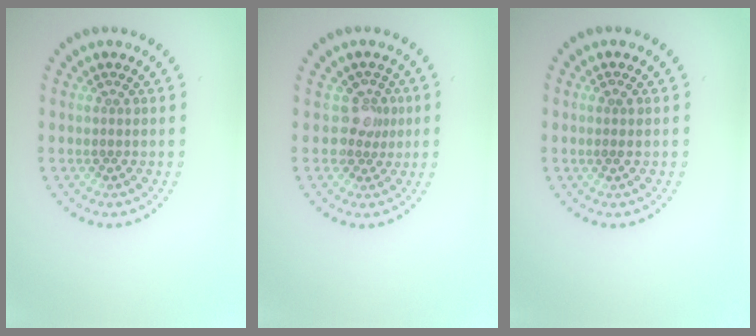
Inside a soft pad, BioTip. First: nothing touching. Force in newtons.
{"total": 2.0, "press": 1.5, "slide": 1.3}
{"total": 0.9, "press": 0.8, "slide": 0.4}